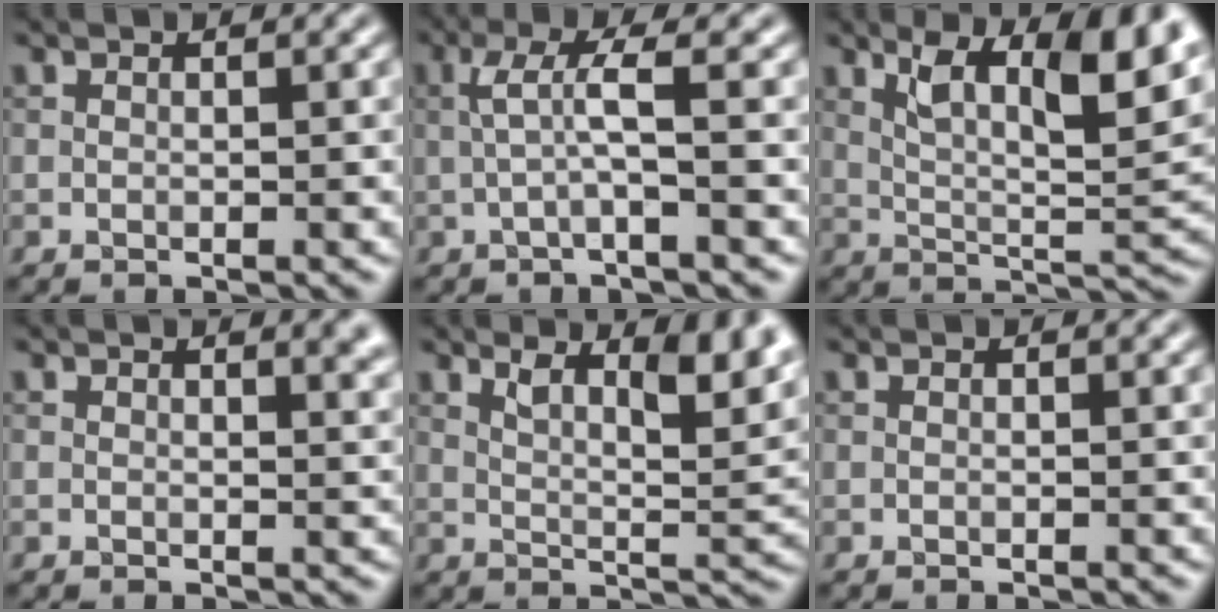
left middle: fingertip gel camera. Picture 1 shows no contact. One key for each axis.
{"total": 2.5, "fx": -0.2, "fy": 0.0, "fz": 2.5, "tx": -0.054, "ty": 0.008, "tz": -0.006}
{"total": 9.6, "fx": 4.4, "fy": 2.9, "fz": 8.1, "tx": -0.132, "ty": -0.002, "tz": 0.077}
{"total": 2.0, "fx": 1.5, "fy": 0.6, "fz": 1.3, "tx": -0.004, "ty": 0.000, "tz": 0.020}
{"total": 6.4, "fx": 3.5, "fy": 1.8, "fz": 5.1, "tx": -0.071, "ty": -0.003, "tz": 0.057}
{"total": 0.0}